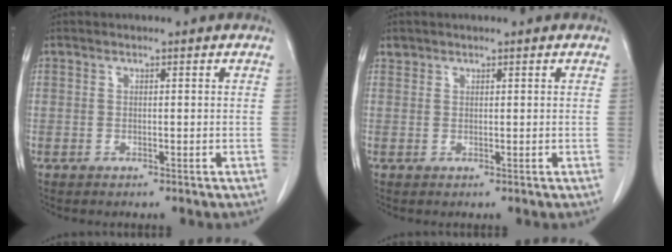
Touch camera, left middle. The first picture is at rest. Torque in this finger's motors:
{"motor_torque": [0.04, -0.03, 0.01, 0.00]}